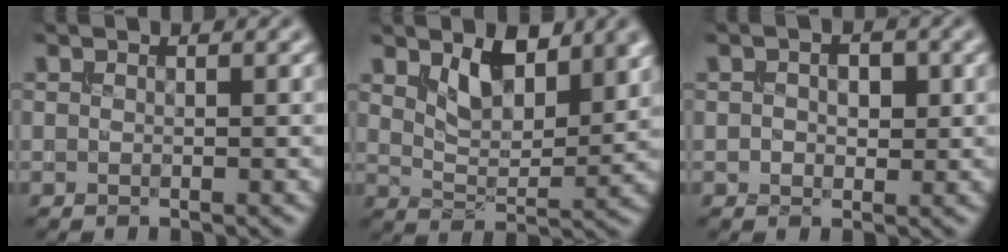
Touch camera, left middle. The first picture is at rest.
{"total": 5.0, "force": [2.8, 2.3, 3.4], "torque": [-0.069, -0.010, 0.041]}
{"total": 2.2, "force": [0.2, 1.5, 1.6], "torque": [-0.024, 0.001, 0.002]}